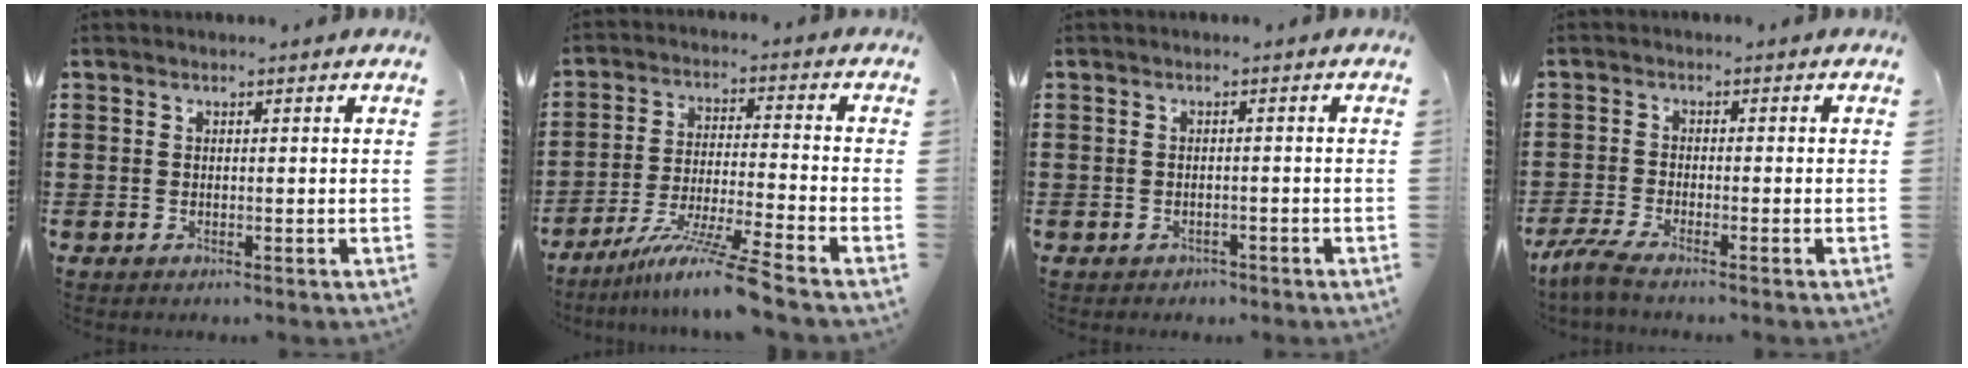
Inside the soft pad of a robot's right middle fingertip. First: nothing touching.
{"total": 9.7, "force": [-7.8, -0.8, 5.7], "torque": [-0.111, -0.011, -0.153]}
{"total": 0.9, "force": [-0.9, 0.3, -0.1], "torque": [-0.003, 0.001, -0.020]}
{"total": 3.2, "force": [-2.7, -0.1, 1.7], "torque": [-0.053, -0.014, -0.057]}